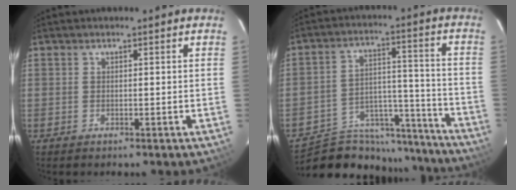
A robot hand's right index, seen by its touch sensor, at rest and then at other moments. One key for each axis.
{"total": 21.5, "fx": -19.2, "fy": 8.5, "fz": 4.7, "tx": -0.094, "ty": 0.061, "tz": -0.265}